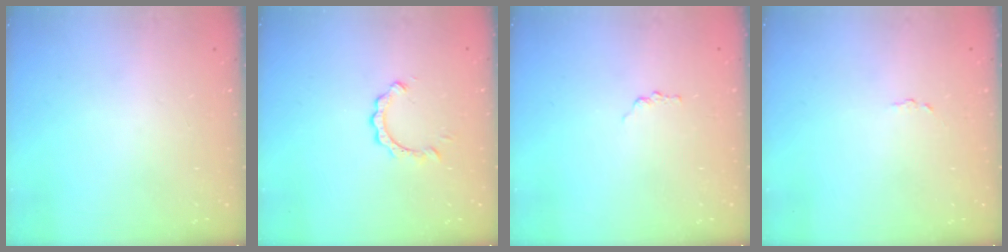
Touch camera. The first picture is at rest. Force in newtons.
{"total": 2.8, "press": 2.7, "slide": 0.3}
{"total": 0.8, "press": 0.8, "slide": 0.1}
{"total": 1.7, "press": 1.7, "slide": 0.1}